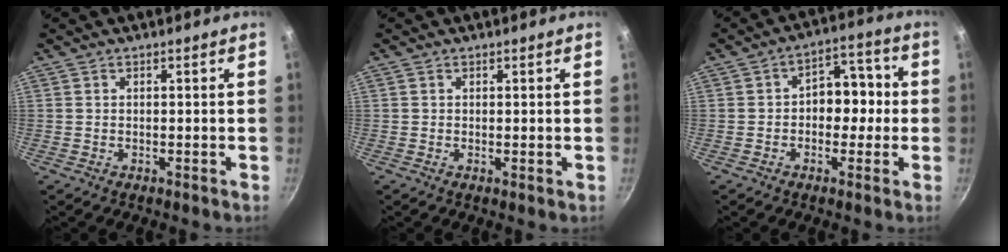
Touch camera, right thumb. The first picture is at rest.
{"total": 0.6, "force": [0.2, 0.2, 0.5], "torque": [-0.009, -0.002, 0.001]}
{"total": 8.5, "force": [-0.5, 6.2, 5.8], "torque": [-0.019, 0.031, -0.018]}